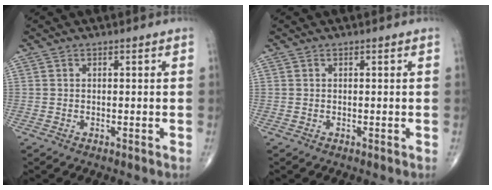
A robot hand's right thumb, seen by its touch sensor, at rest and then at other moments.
{"total": 0.0}